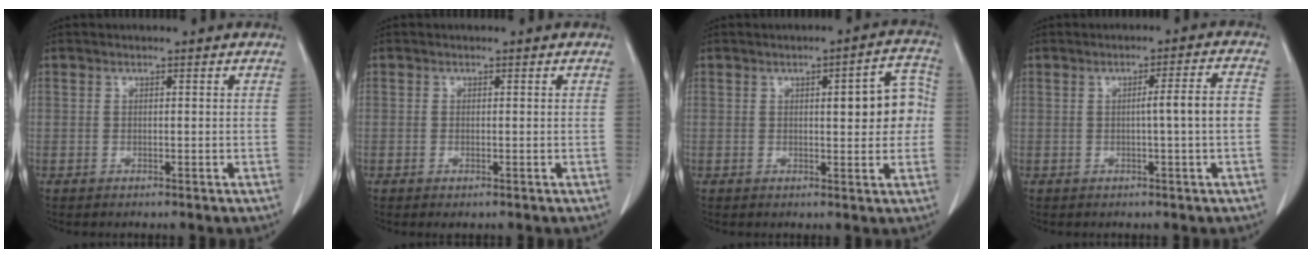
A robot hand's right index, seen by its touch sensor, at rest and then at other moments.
{"total": 0.5, "force": [-0.2, 0.1, 0.5], "torque": [-0.015, -0.007, 0.001]}
{"total": 7.8, "force": [0.6, 2.2, 7.5], "torque": [-0.089, 0.023, 0.008]}
{"total": 4.7, "force": [-0.5, -0.6, 4.6], "torque": [-0.066, 0.008, -0.008]}